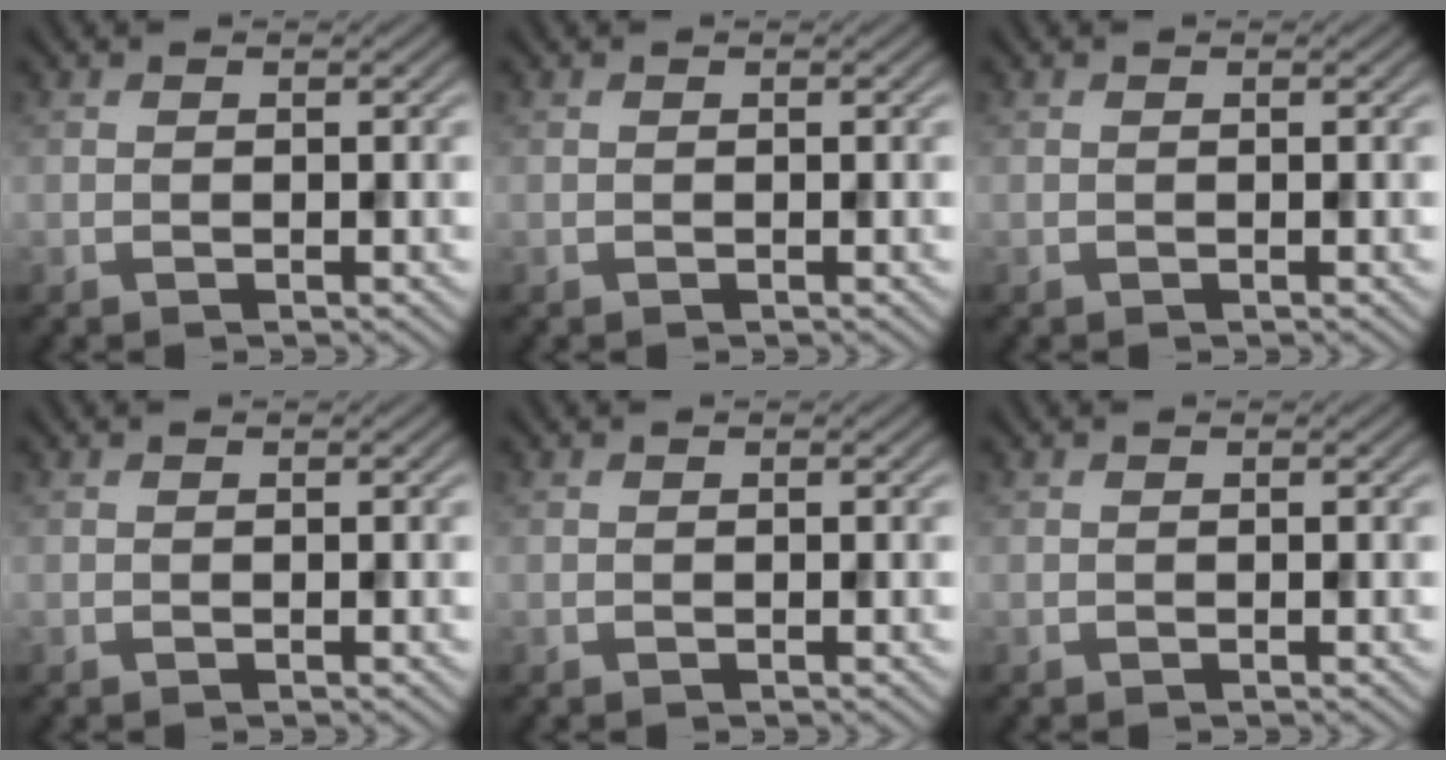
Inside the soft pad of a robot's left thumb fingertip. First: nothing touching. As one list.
[{"total": 0.0}, {"total": 0.0}, {"total": 0.0}, {"total": 0.0}, {"total": 0.0}]